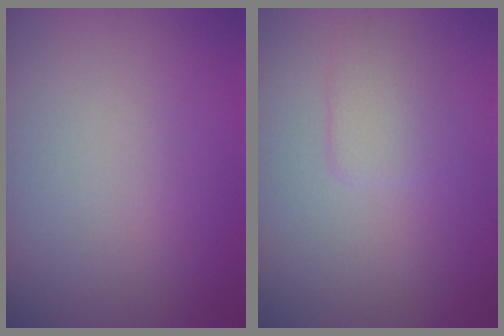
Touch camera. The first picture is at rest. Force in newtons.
{"total": 2.0, "press": 2.0, "slide": 0.2}